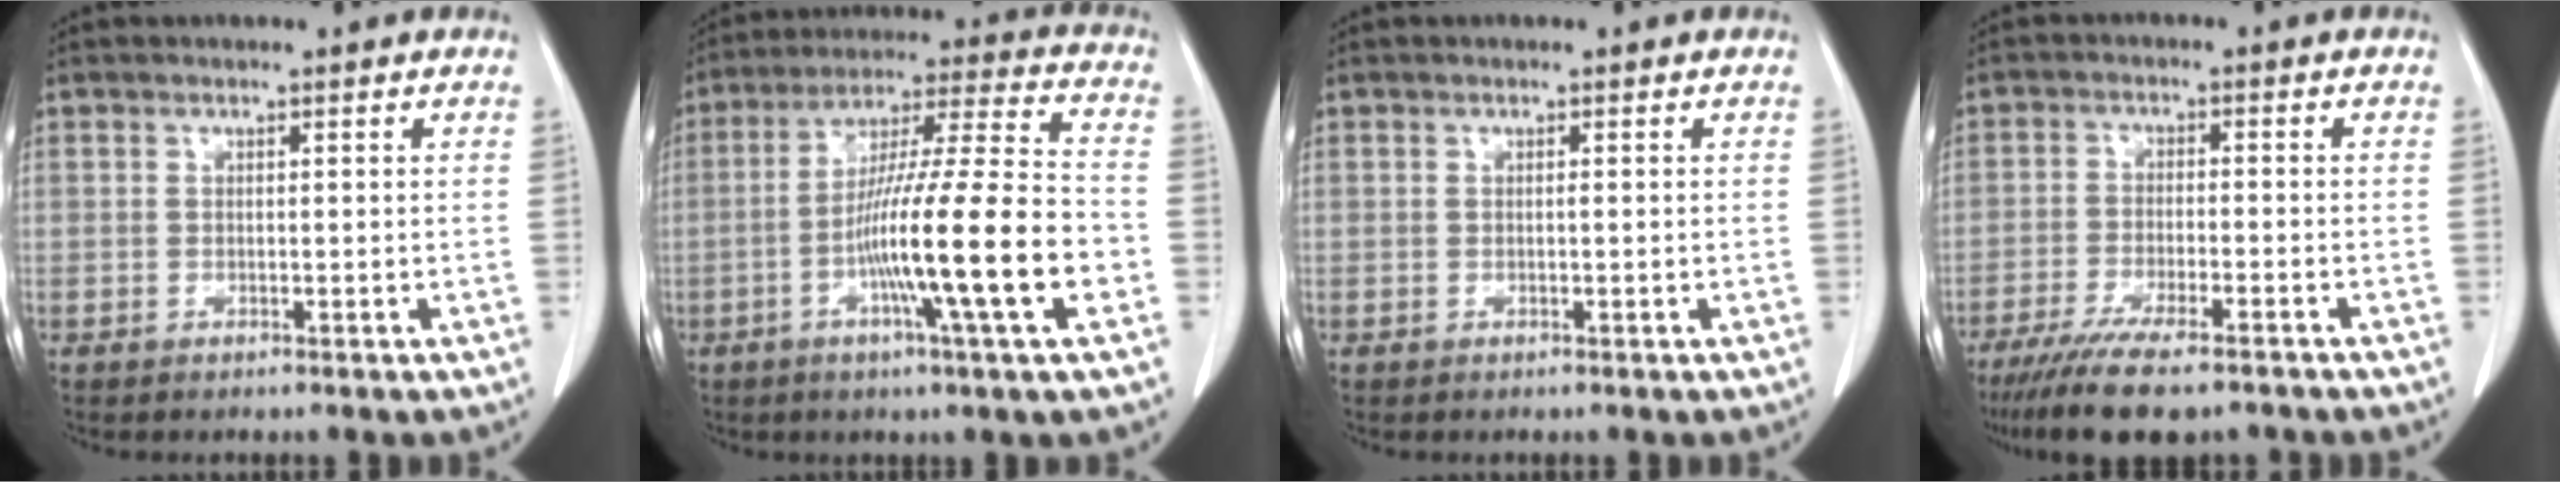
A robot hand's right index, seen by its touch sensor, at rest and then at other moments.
{"total": 19.1, "force": [-5.3, 0.0, 18.3], "torque": [-0.304, -0.005, -0.094]}
{"total": 0.6, "force": [0.0, 0.2, 0.5], "torque": [-0.016, 0.001, 0.002]}
{"total": 12.9, "force": [-9.8, 2.9, 7.8], "torque": [-0.137, -0.025, -0.159]}